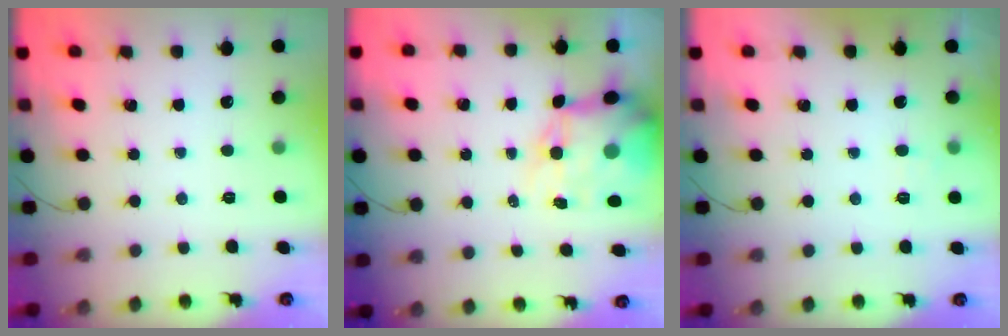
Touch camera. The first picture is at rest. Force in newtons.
{"total": 12.1, "press": 11.6, "slide": 3.5}
{"total": 4.8, "press": 4.6, "slide": 1.3}